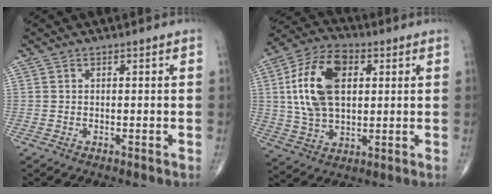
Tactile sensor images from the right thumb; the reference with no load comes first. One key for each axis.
{"total": 16.6, "fx": 3.3, "fy": 9.9, "fz": 12.9, "tx": -0.237, "ty": 0.010, "tz": 0.059}